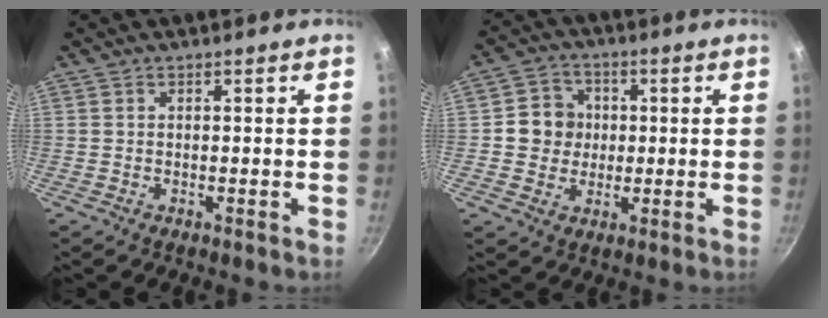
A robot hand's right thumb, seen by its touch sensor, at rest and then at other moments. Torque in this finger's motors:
{"motor_torque": [0.69, 1.23, 0.65, -0.53, -0.02]}